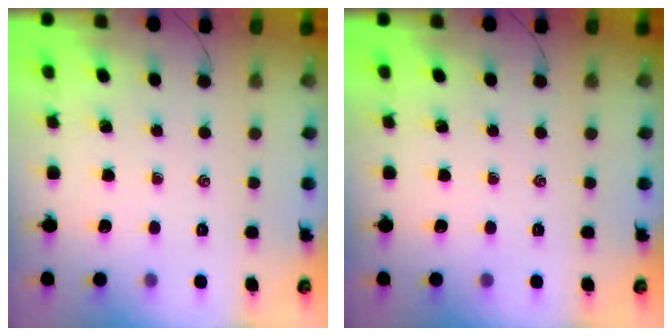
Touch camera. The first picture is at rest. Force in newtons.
{"total": 0.0}